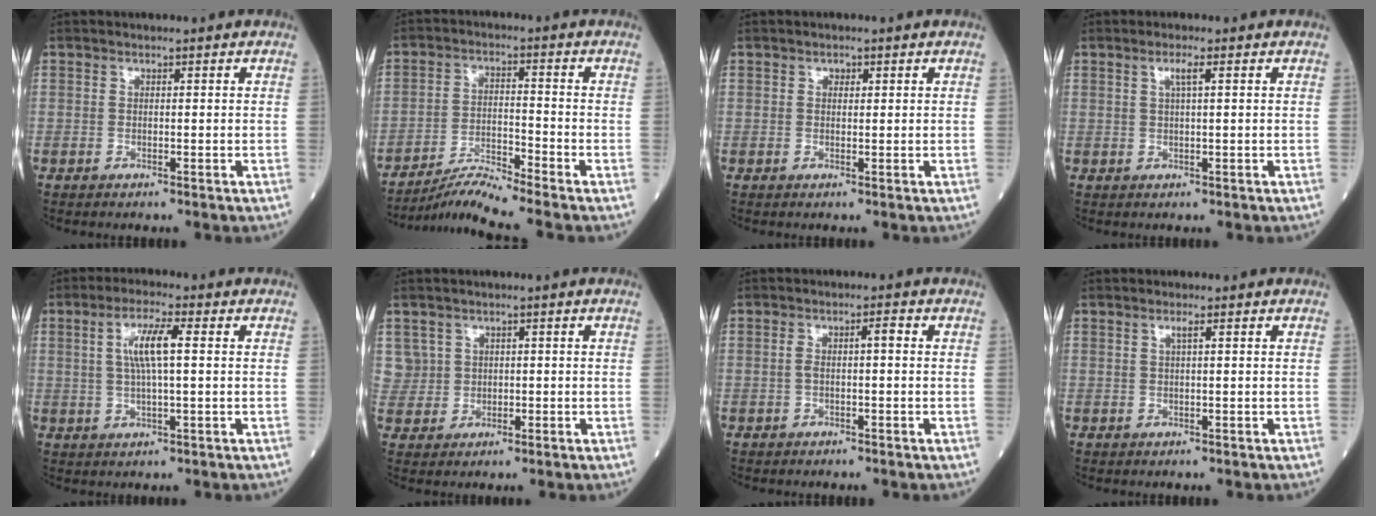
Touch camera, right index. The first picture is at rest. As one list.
[{"total": 6.1, "force": [-5.6, -2.0, 1.3], "torque": [-0.032, -0.019, -0.104]}, {"total": 0.8, "force": [0.3, 0.6, 0.4], "torque": [-0.004, 0.000, 0.004]}, {"total": 1.9, "force": [0.8, -0.1, 1.7], "torque": [-0.035, 0.003, 0.013]}, {"total": 6.2, "force": [1.2, 0.7, 6.1], "torque": [-0.122, 0.006, 0.024]}, {"total": 4.1, "force": [1.4, 3.8, -0.3], "torque": [0.019, 0.012, 0.031]}, {"total": 2.5, "force": [0.0, 0.5, 2.4], "torque": [-0.047, 0.014, 0.002]}, {"total": 0.9, "force": [0.4, -0.1, 0.8], "torque": [-0.018, 0.003, 0.008]}]